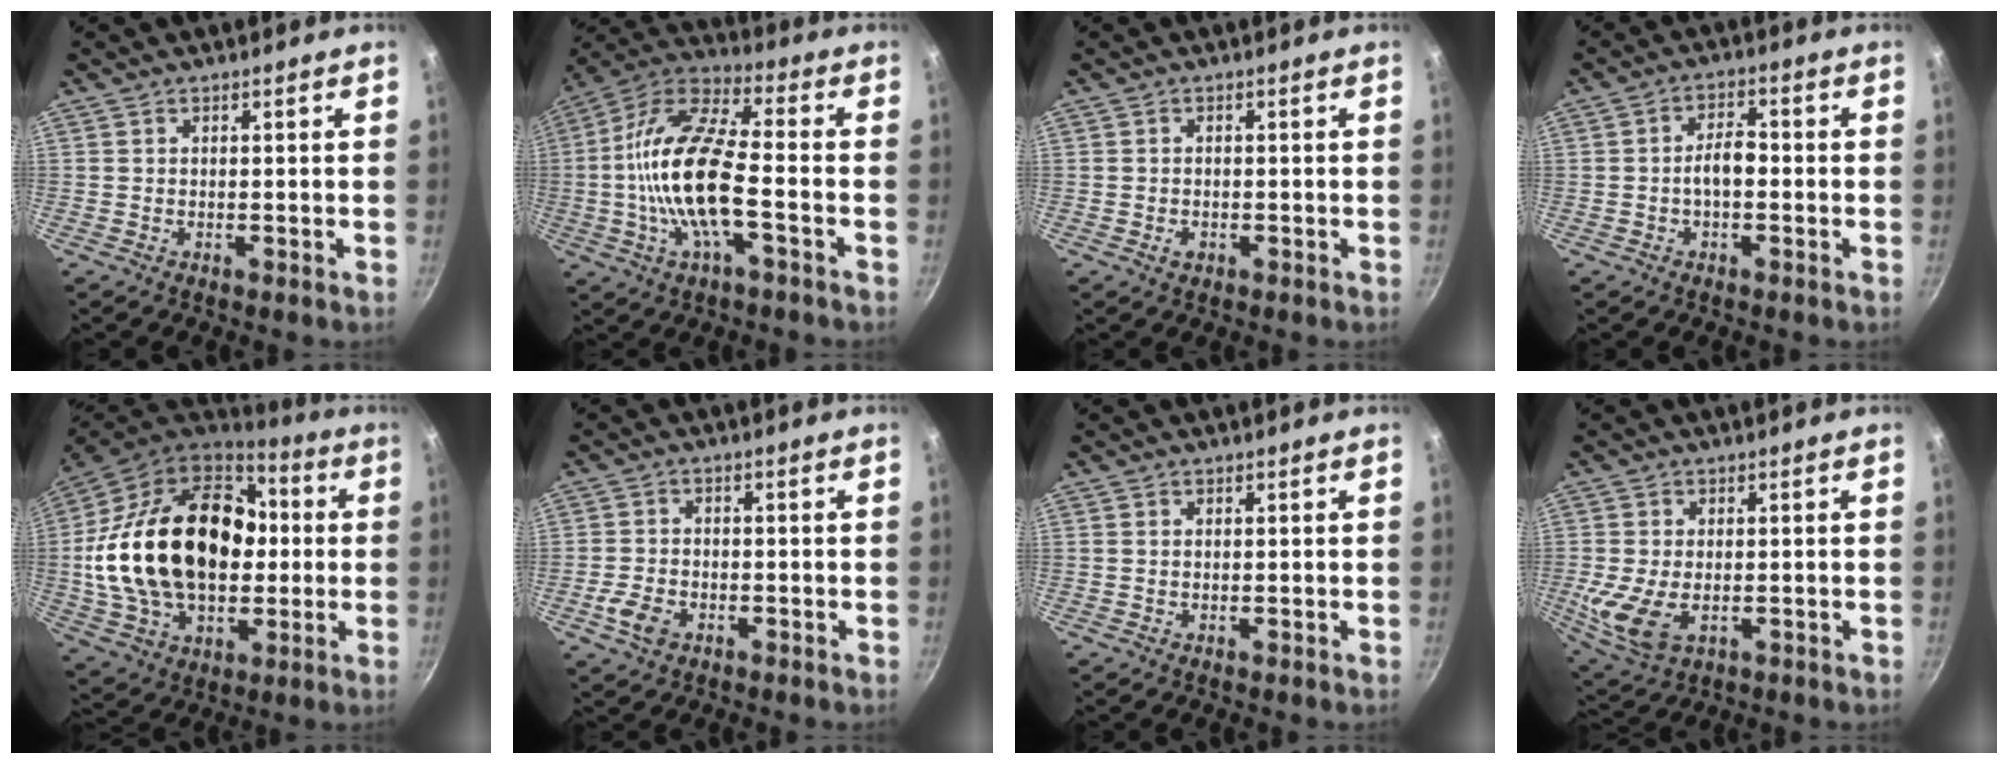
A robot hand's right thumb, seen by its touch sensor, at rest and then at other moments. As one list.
[{"total": 17.8, "force": [-3.0, 6.4, 16.4], "torque": [-0.320, 0.036, -0.075]}, {"total": 1.6, "force": [-0.6, 1.2, 0.9], "torque": [-0.012, 0.004, -0.010]}, {"total": 4.6, "force": [-0.8, 2.5, 3.8], "torque": [-0.054, 0.022, -0.018]}, {"total": 31.7, "force": [1.2, 21.2, 23.5], "torque": [-0.412, 0.035, 0.030]}, {"total": 5.0, "force": [-2.2, 3.4, 3.0], "torque": [-0.059, 0.015, -0.042]}, {"total": 0.0}, {"total": 9.0, "force": [-1.2, 5.5, 7.0], "torque": [-0.144, -0.021, -0.015]}]